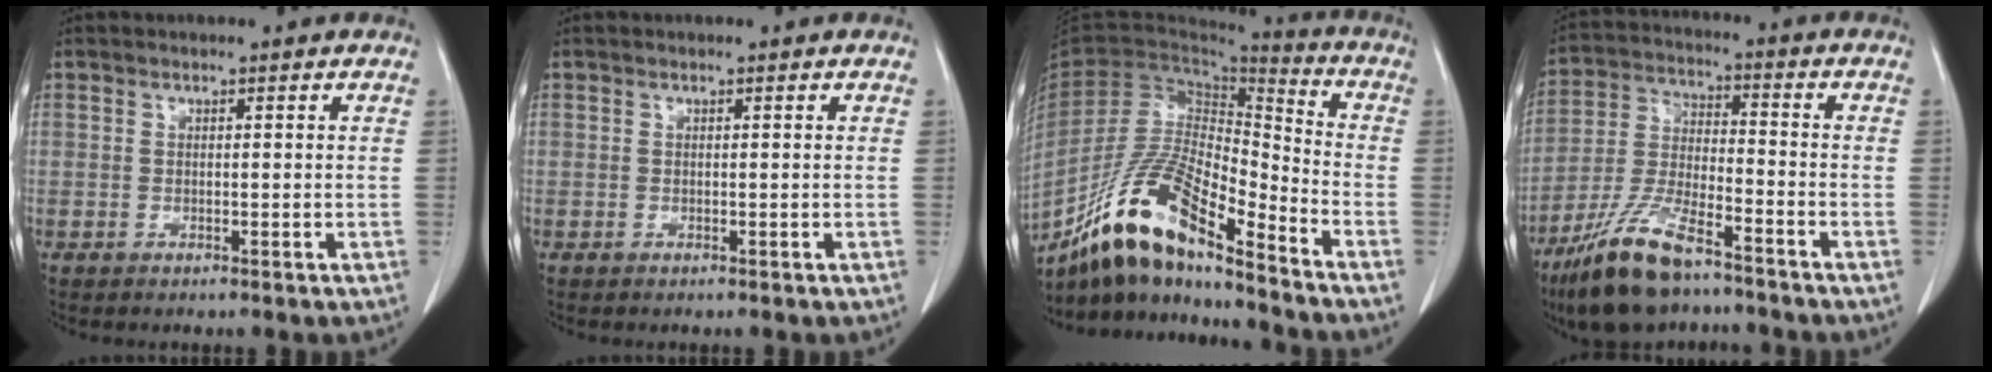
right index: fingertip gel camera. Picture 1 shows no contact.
{"total": 0.0}
{"total": 17.6, "force": [-13.0, 3.1, 11.4], "torque": [-0.221, -0.005, -0.239]}
{"total": 13.3, "force": [-9.5, 3.1, 8.8], "torque": [-0.186, -0.021, -0.178]}